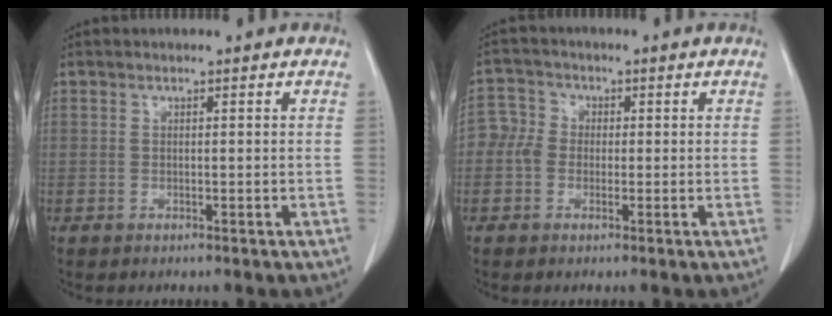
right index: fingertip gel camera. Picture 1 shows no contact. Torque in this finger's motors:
{"motor_torque": [0.09, 0.02, 0.04, 0.05]}